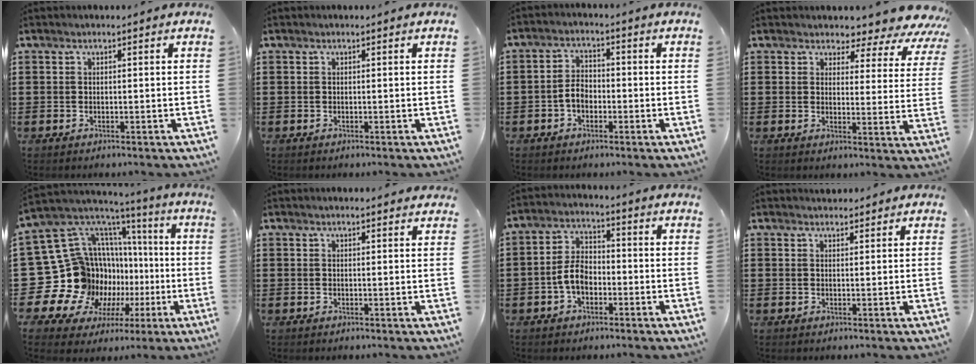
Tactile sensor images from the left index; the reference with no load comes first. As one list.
[{"total": 0.0}, {"total": 3.4, "force": [-1.3, 2.2, 2.4], "torque": [-0.060, 0.002, -0.030]}, {"total": 3.5, "force": [3.0, 1.5, 1.0], "torque": [-0.025, -0.023, 0.043]}, {"total": 20.3, "force": [-2.0, 17.8, 9.5], "torque": [-0.234, -0.060, 0.027]}, {"total": 0.8, "force": [0.7, 0.2, 0.3], "torque": [-0.006, 0.002, 0.013]}, {"total": 5.5, "force": [-1.8, 3.3, 3.9], "torque": [-0.098, 0.003, -0.043]}, {"total": 1.6, "force": [1.4, 0.7, -0.1], "torque": [0.006, 0.001, 0.028]}]